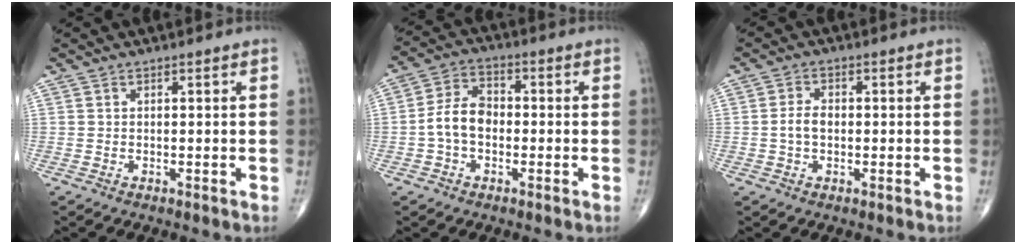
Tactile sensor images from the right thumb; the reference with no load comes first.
{"total": 7.4, "force": [-1.3, 5.0, 5.3], "torque": [-0.094, 0.027, -0.034]}
{"total": 3.4, "force": [-0.3, 2.2, 2.6], "torque": [-0.052, 0.010, -0.009]}